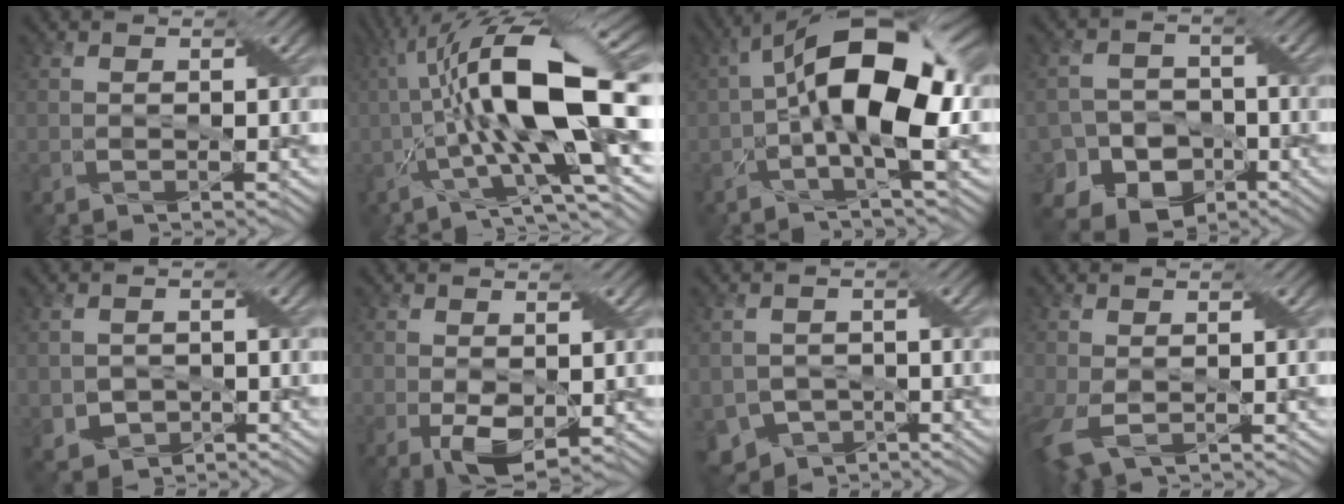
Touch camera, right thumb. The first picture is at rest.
{"total": 17.2, "force": [0.0, 5.1, 16.5], "torque": [-0.282, 0.033, -0.014]}
{"total": 14.3, "force": [0.0, 5.8, 13.1], "torque": [-0.224, 0.020, -0.011]}
{"total": 10.2, "force": [-5.6, 7.9, 3.3], "torque": [-0.062, -0.020, -0.105]}
{"total": 3.4, "force": [-1.0, 2.9, 1.5], "torque": [-0.042, -0.014, -0.015]}
{"total": 4.0, "force": [-0.2, 1.9, 3.5], "torque": [-0.073, -0.008, 0.001]}
{"total": 5.7, "force": [-3.0, 4.3, 2.4], "torque": [-0.053, -0.012, -0.053]}
{"total": 5.0, "force": [-1.3, 2.8, 3.9], "torque": [-0.109, -0.014, -0.022]}